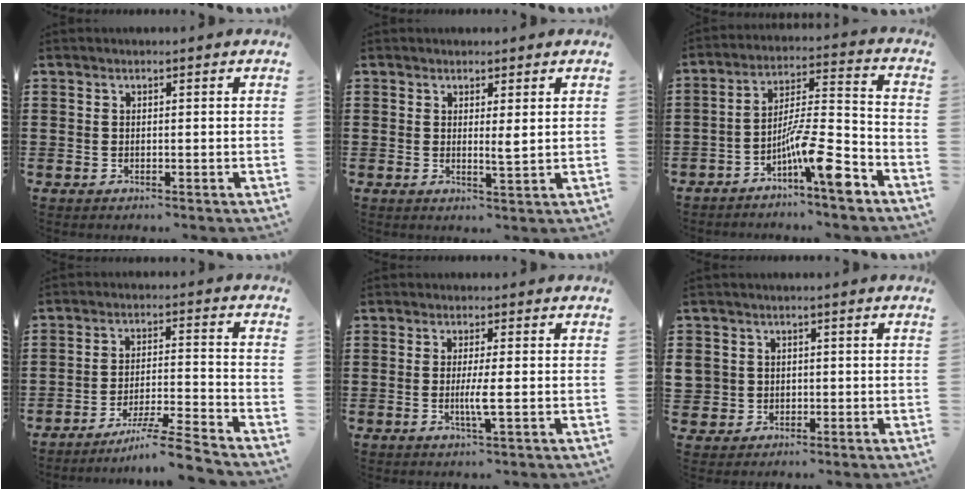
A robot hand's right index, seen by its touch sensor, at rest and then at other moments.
{"total": 2.1, "force": [1.0, 0.1, 1.8], "torque": [-0.030, -0.004, 0.015]}
{"total": 11.4, "force": [-6.9, 1.9, 8.9], "torque": [-0.155, 0.002, -0.127]}
{"total": 7.1, "force": [-6.1, -0.6, 3.7], "torque": [-0.071, -0.013, -0.118]}
{"total": 3.4, "force": [-0.5, -0.2, 3.4], "torque": [-0.067, -0.012, -0.014]}
{"total": 2.8, "force": [0.2, 2.8, 0.3], "torque": [-0.020, 0.010, 0.000]}